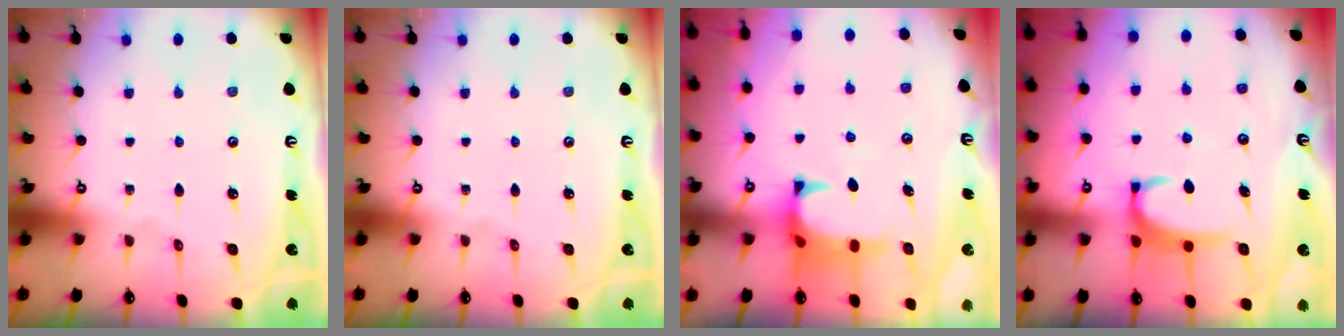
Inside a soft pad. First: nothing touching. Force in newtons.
{"total": 0.0}
{"total": 1.4, "press": 1.2, "slide": 0.7}
{"total": 3.3, "press": 3.3, "slide": 0.5}